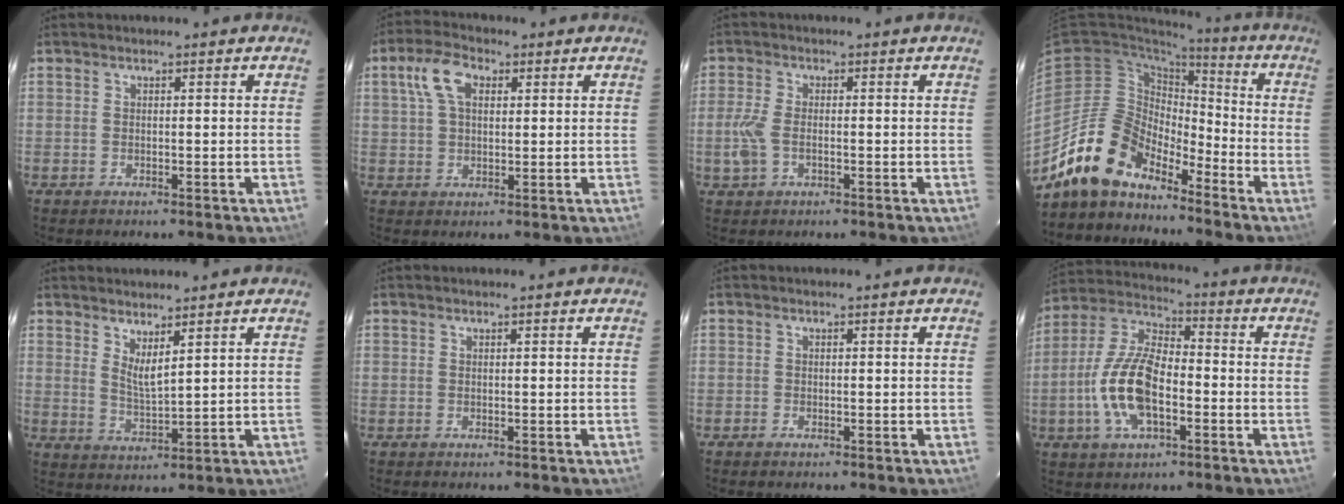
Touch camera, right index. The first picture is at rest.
{"total": 7.0, "force": [2.5, 4.1, 5.2], "torque": [-0.106, 0.024, 0.045]}
{"total": 5.0, "force": [-1.3, 2.7, 4.0], "torque": [-0.096, -0.001, -0.026]}
{"total": 13.8, "force": [-11.5, 6.1, 4.6], "torque": [-0.094, 0.022, -0.218]}
{"total": 4.1, "force": [3.0, 0.4, 2.7], "torque": [-0.049, -0.012, 0.051]}
{"total": 0.0}
{"total": 0.7, "force": [-0.6, 0.3, 0.2], "torque": [-0.005, 0.000, -0.013]}
{"total": 14.4, "force": [-4.0, 6.7, 12.1], "torque": [-0.258, 0.005, -0.079]}